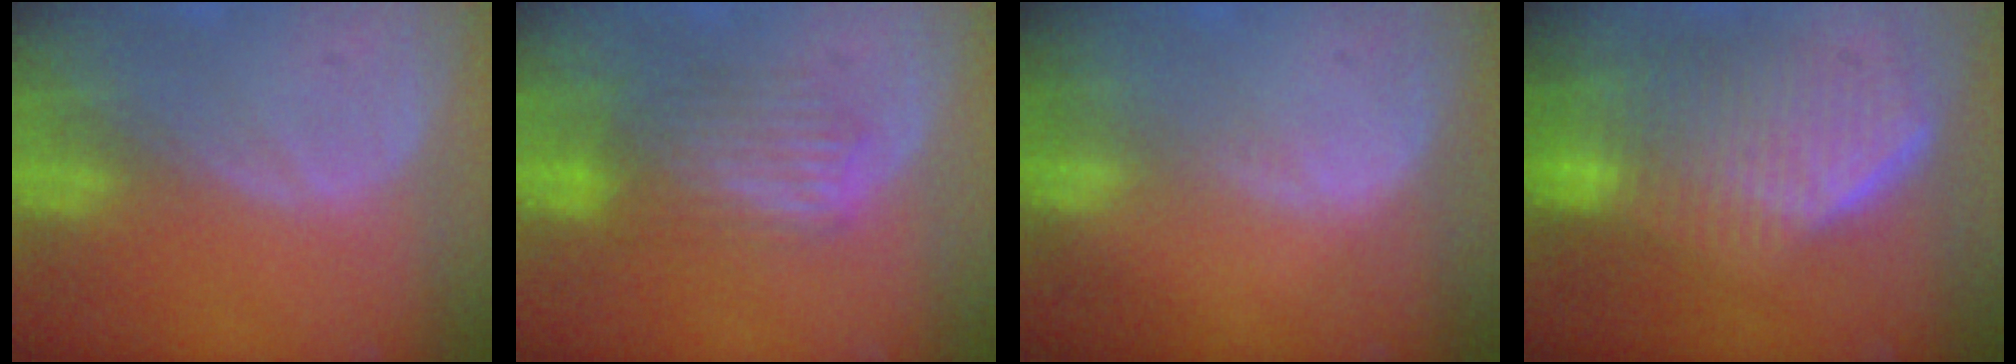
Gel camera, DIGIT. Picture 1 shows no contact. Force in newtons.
{"total": 5.6, "press": 5.6, "slide": 0.4}
{"total": 1.1, "press": 0.7, "slide": 0.9}
{"total": 9.6, "press": 9.0, "slide": 3.4}